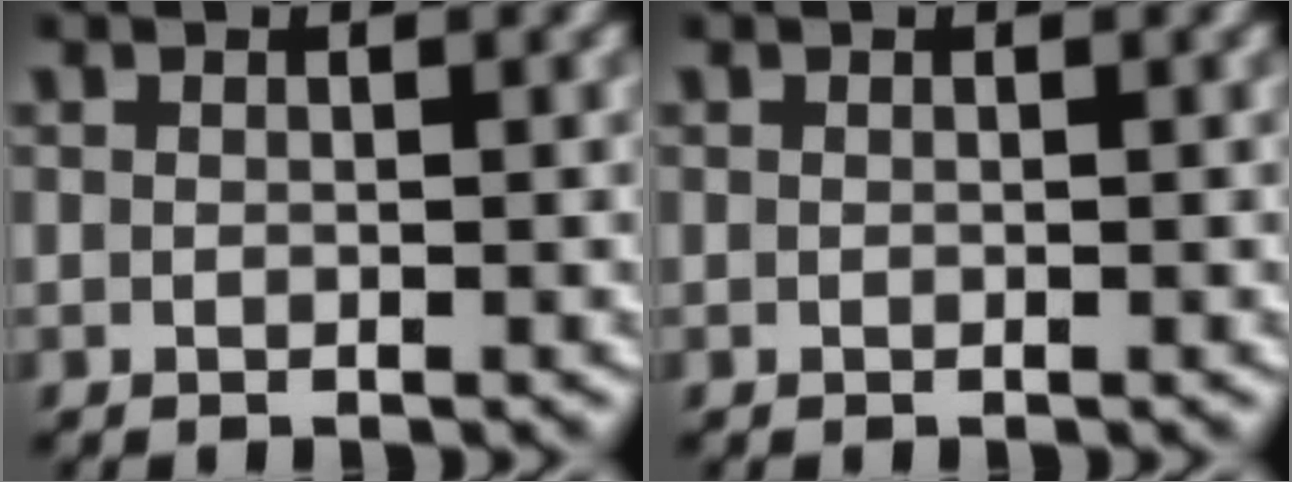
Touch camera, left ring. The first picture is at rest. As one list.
[{"total": 0.0}]